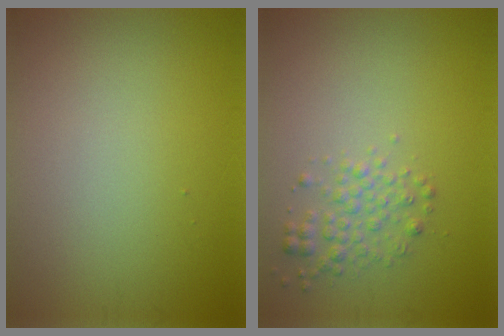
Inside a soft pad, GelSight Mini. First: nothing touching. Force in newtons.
{"total": 2.2, "press": 2.2, "slide": 0.1}